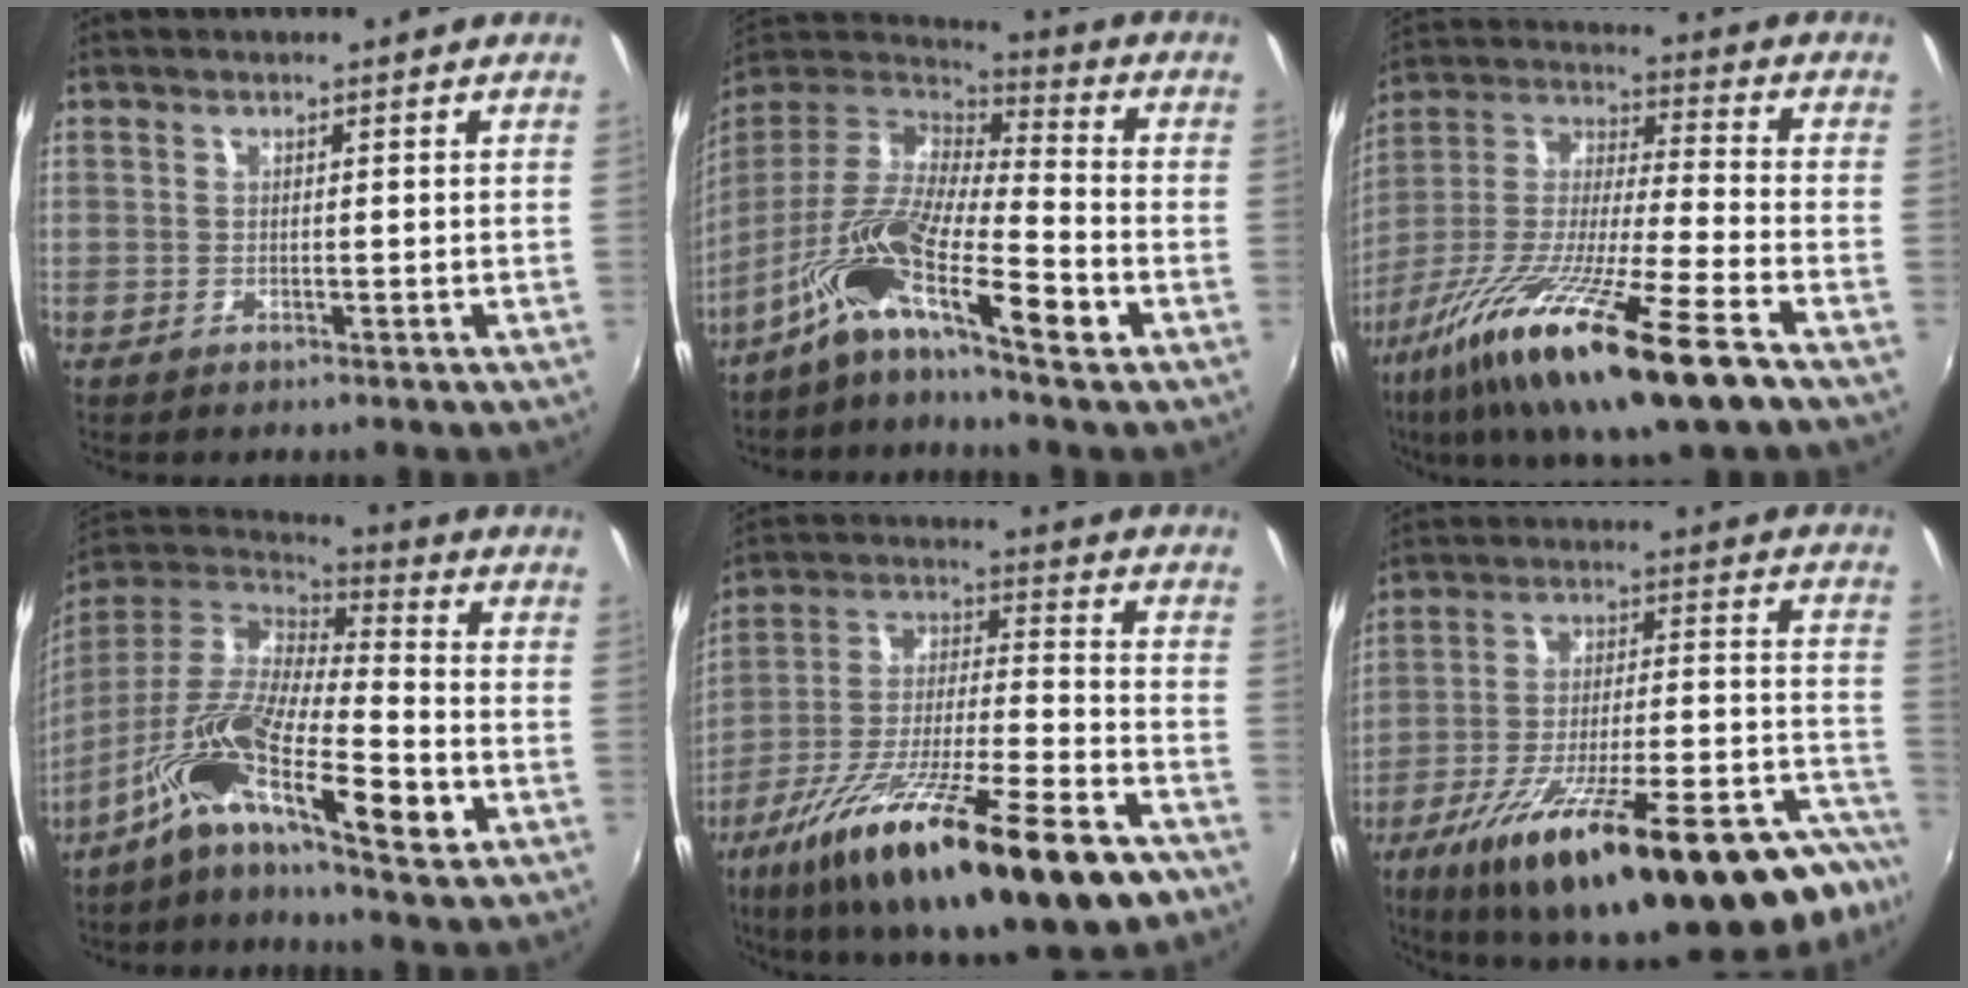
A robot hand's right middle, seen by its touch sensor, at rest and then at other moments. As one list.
[{"total": 15.2, "force": [-8.6, 2.7, 12.2], "torque": [-0.228, -0.003, -0.175]}, {"total": 23.0, "force": [-13.6, 2.3, 18.4], "torque": [-0.347, -0.056, -0.249]}, {"total": 16.6, "force": [-8.1, 4.0, 14.0], "torque": [-0.251, -0.009, -0.160]}, {"total": 27.4, "force": [-16.5, 5.7, 21.1], "torque": [-0.360, -0.063, -0.271]}, {"total": 34.0, "force": [-24.9, 7.2, 22.1], "torque": [-0.315, -0.046, -0.355]}]